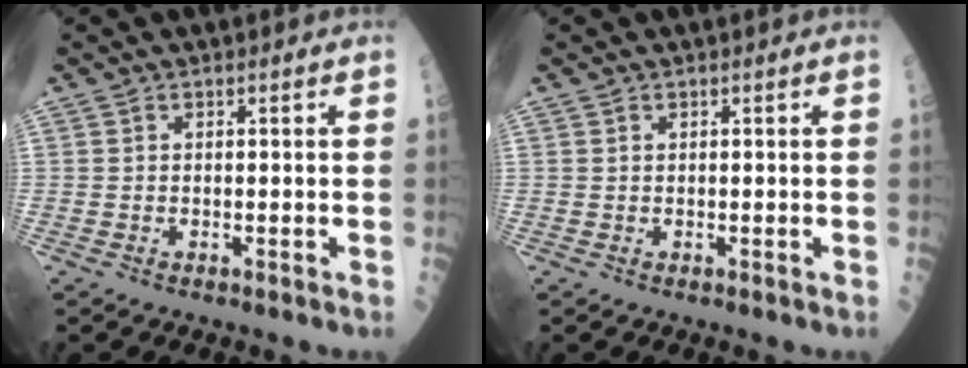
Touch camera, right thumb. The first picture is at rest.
{"total": 0.0}